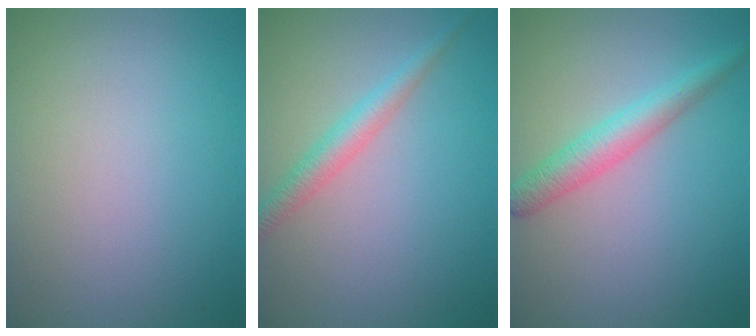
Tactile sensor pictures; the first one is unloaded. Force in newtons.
{"total": 2.5, "press": 2.5, "slide": 0.1}
{"total": 3.3, "press": 3.3, "slide": 0.1}